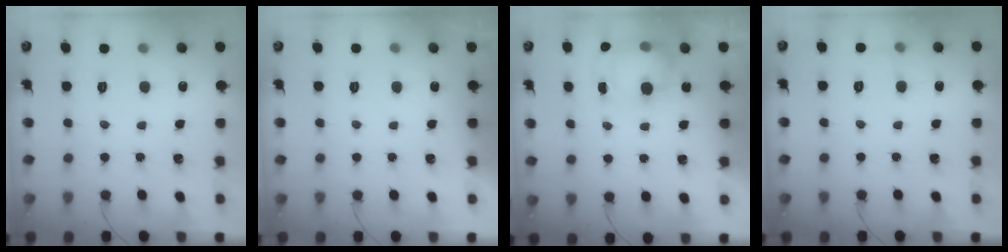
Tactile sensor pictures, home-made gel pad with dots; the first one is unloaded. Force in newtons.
{"total": 0.0}
{"total": 9.7, "press": 8.6, "slide": 4.3}
{"total": 4.3, "press": 4.1, "slide": 1.2}